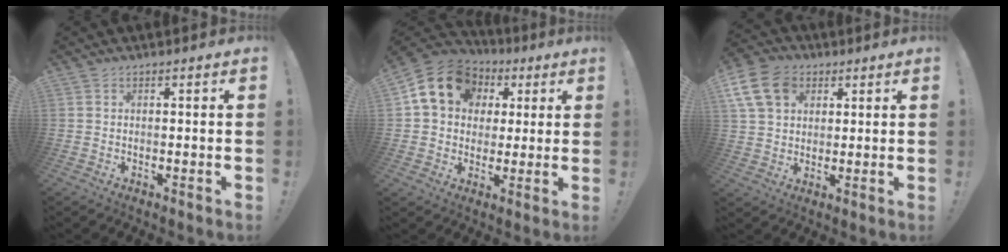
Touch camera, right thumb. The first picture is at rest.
{"total": 15.2, "force": [5.5, 12.1, 7.4], "torque": [-0.108, -0.014, 0.111]}
{"total": 13.6, "force": [5.4, 10.3, 7.0], "torque": [-0.121, -0.017, 0.111]}